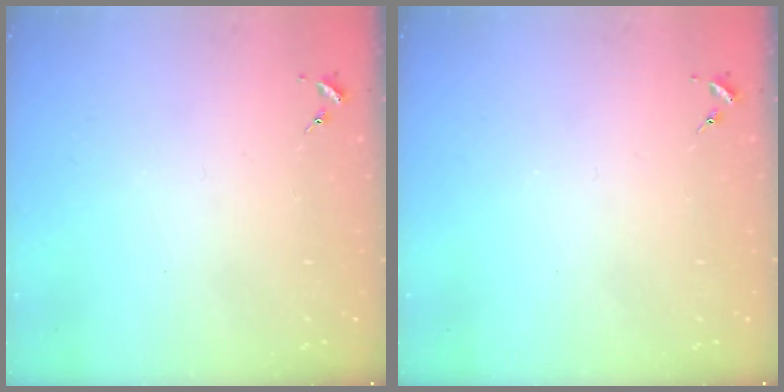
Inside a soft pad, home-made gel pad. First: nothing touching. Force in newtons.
{"total": 0.0}